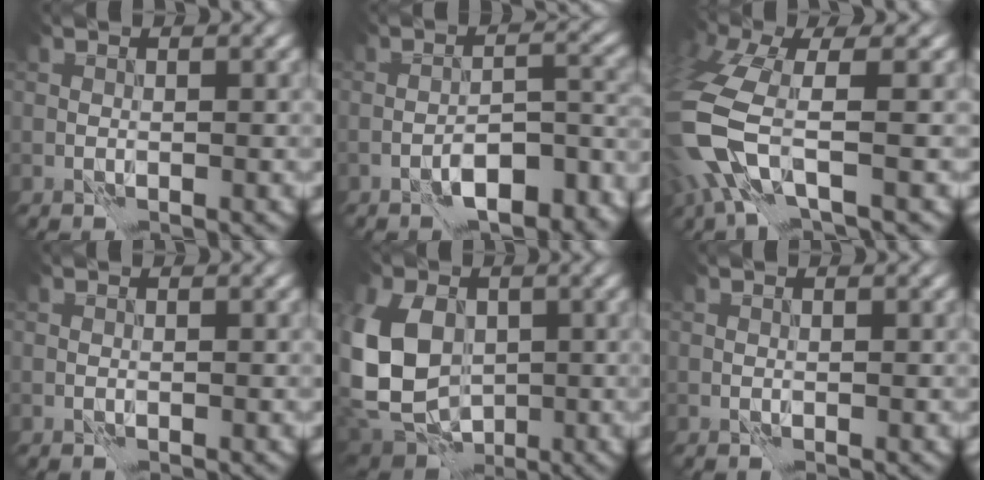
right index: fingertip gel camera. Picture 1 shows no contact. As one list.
[{"total": 7.1, "force": [-4.6, 2.4, 4.8], "torque": [-0.064, 0.008, -0.072]}, {"total": 8.8, "force": [-2.3, 4.1, 7.5], "torque": [-0.197, -0.021, -0.047]}, {"total": 0.0}, {"total": 9.8, "force": [0.9, 7.4, 6.3], "torque": [-0.151, -0.001, 0.009]}, {"total": 0.0}]